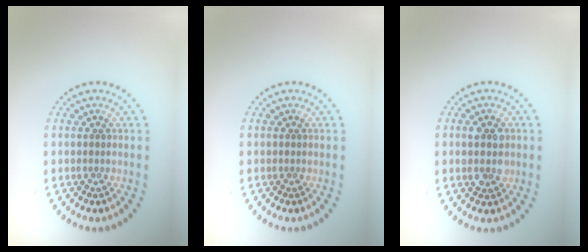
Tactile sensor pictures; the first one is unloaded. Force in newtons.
{"total": 0.0}
{"total": 2.7, "press": 2.7, "slide": 0.3}